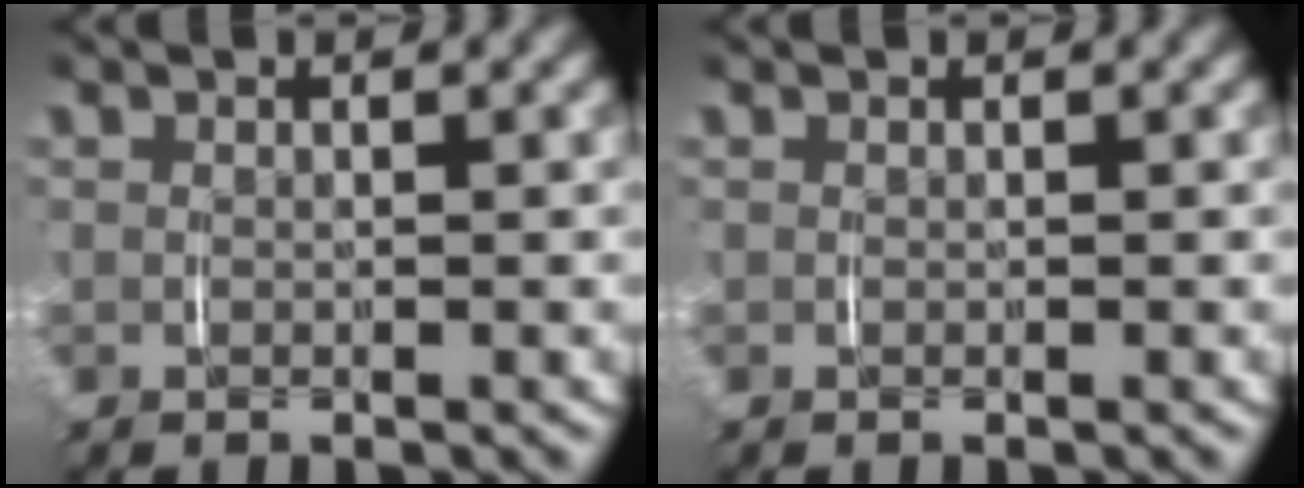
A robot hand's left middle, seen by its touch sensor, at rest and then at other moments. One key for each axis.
{"total": 0.0}